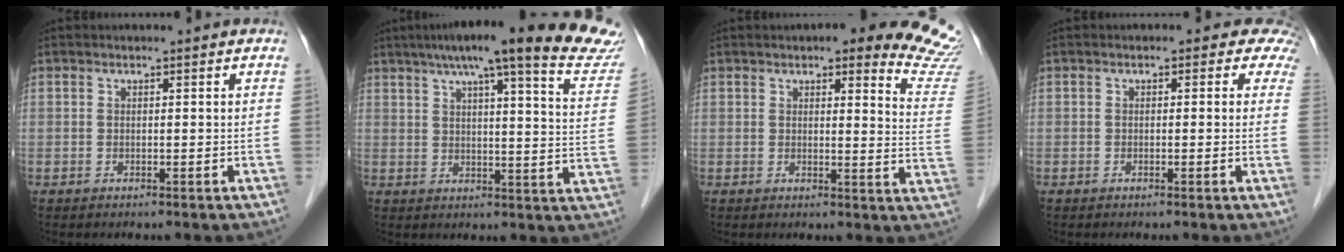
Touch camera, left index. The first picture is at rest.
{"total": 24.0, "force": [20.5, 0.8, 12.5], "torque": [-0.171, -0.036, 0.237]}
{"total": 14.6, "force": [12.4, 2.4, 7.3], "torque": [-0.061, -0.052, 0.107]}
{"total": 2.8, "force": [1.5, 2.0, 1.2], "torque": [0.007, -0.004, -0.010]}